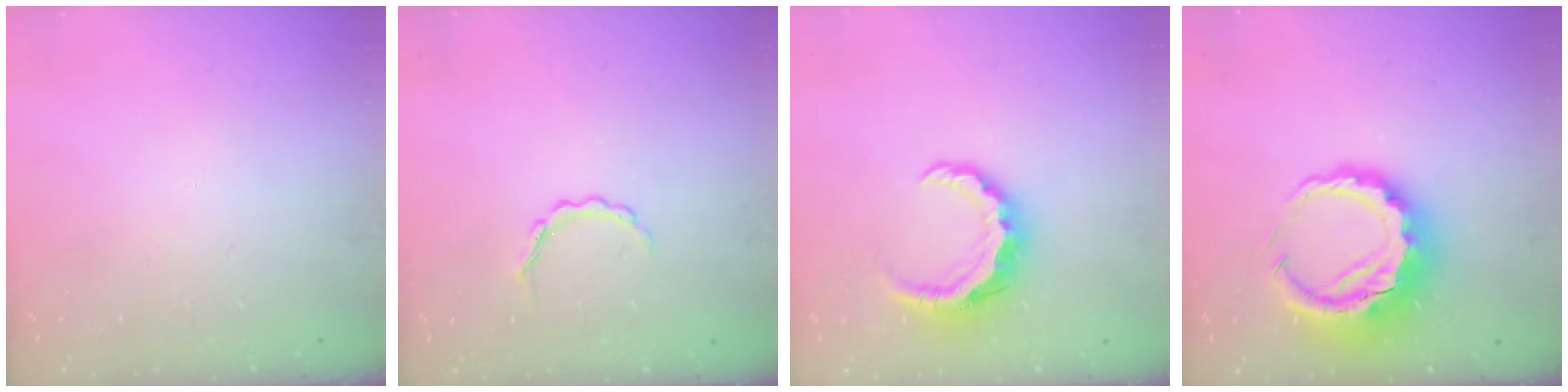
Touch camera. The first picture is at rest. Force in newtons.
{"total": 3.8, "press": 3.7, "slide": 0.8}
{"total": 8.4, "press": 8.3, "slide": 1.2}
{"total": 10.0, "press": 9.7, "slide": 2.4}